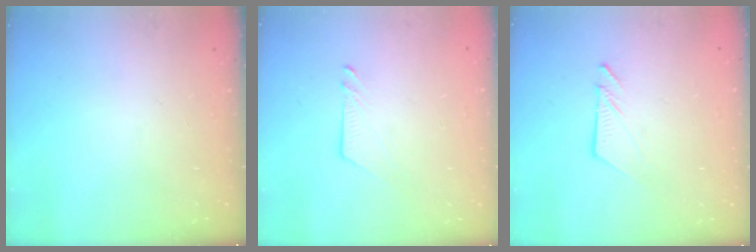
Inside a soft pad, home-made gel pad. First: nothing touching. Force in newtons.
{"total": 3.6, "press": 3.6, "slide": 0.4}
{"total": 6.0, "press": 6.0, "slide": 0.1}